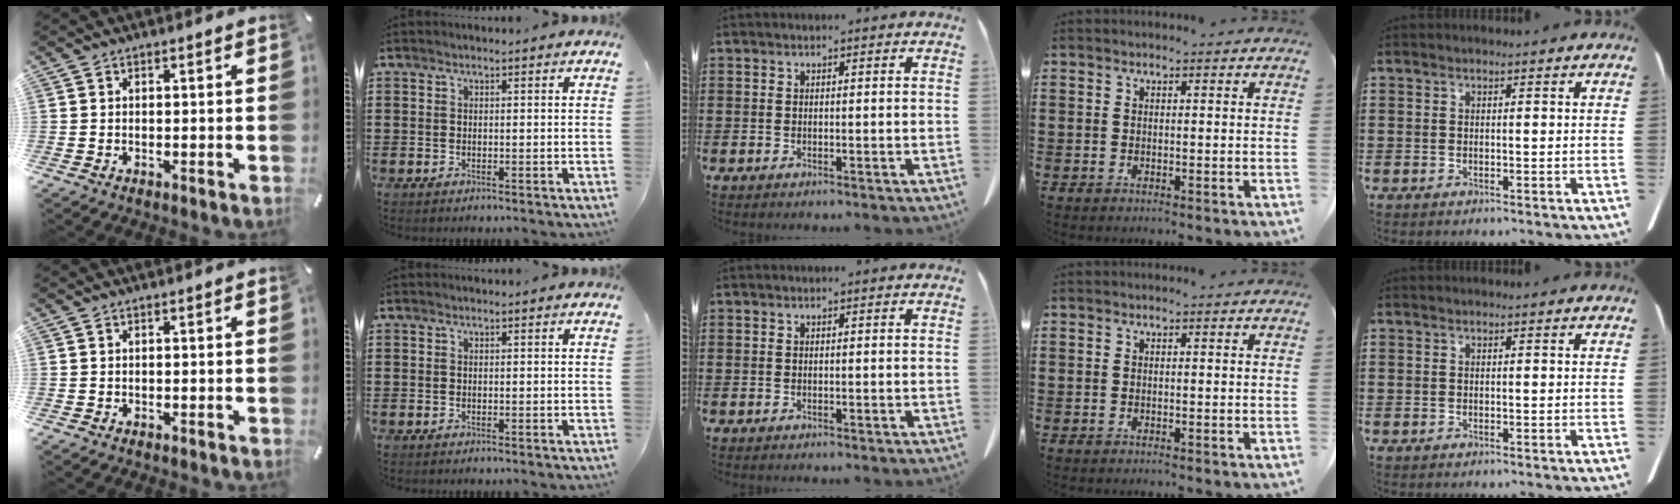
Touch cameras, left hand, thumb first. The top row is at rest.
{}